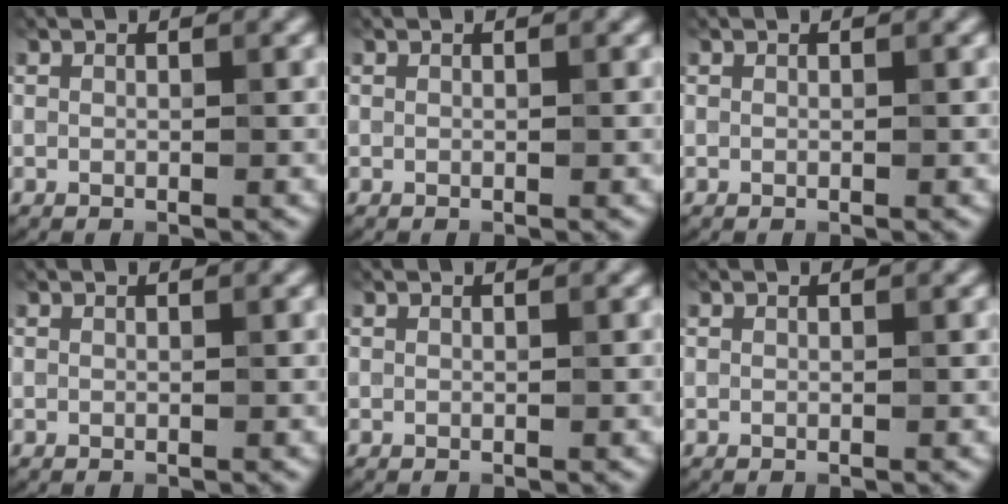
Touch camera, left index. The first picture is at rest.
{"total": 0.0}
{"total": 0.0}
{"total": 0.0}
{"total": 0.0}
{"total": 0.0}